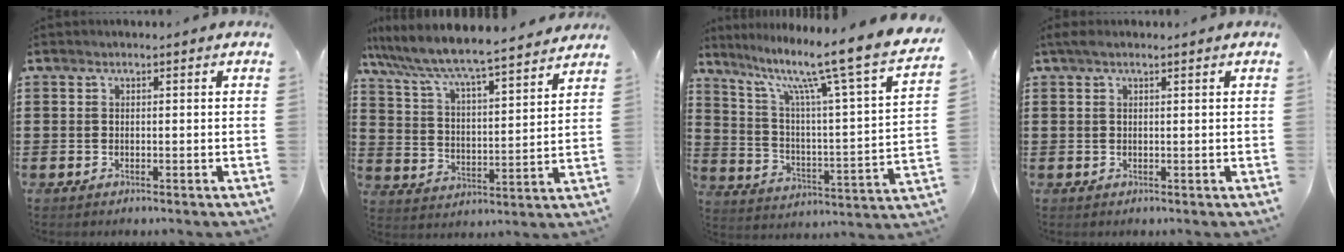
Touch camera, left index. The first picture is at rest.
{"total": 6.3, "force": [6.0, 0.1, 2.0], "torque": [-0.069, -0.045, 0.098]}
{"total": 11.0, "force": [8.7, -0.4, 6.8], "torque": [-0.141, -0.081, 0.127]}
{"total": 1.1, "force": [0.5, 0.0, 1.0], "torque": [-0.020, -0.001, 0.010]}